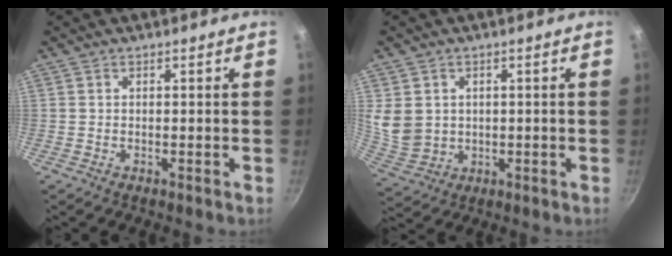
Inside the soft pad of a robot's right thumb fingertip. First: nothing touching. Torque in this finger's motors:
{"motor_torque": [-0.61, 0.82, 0.40, 0.10, 0.31]}